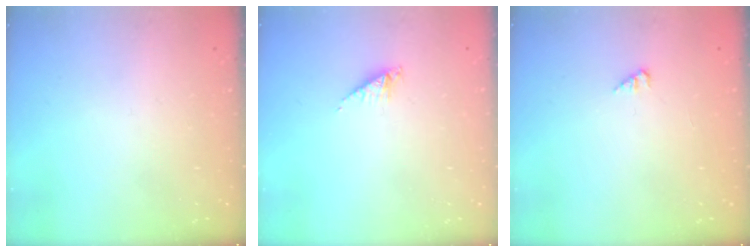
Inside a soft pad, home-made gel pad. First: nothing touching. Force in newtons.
{"total": 3.8, "press": 3.8, "slide": 0.5}
{"total": 0.9, "press": 0.9, "slide": 0.2}